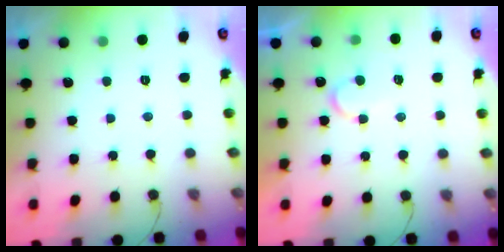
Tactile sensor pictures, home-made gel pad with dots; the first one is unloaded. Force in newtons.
{"total": 7.1, "press": 7.1, "slide": 0.5}